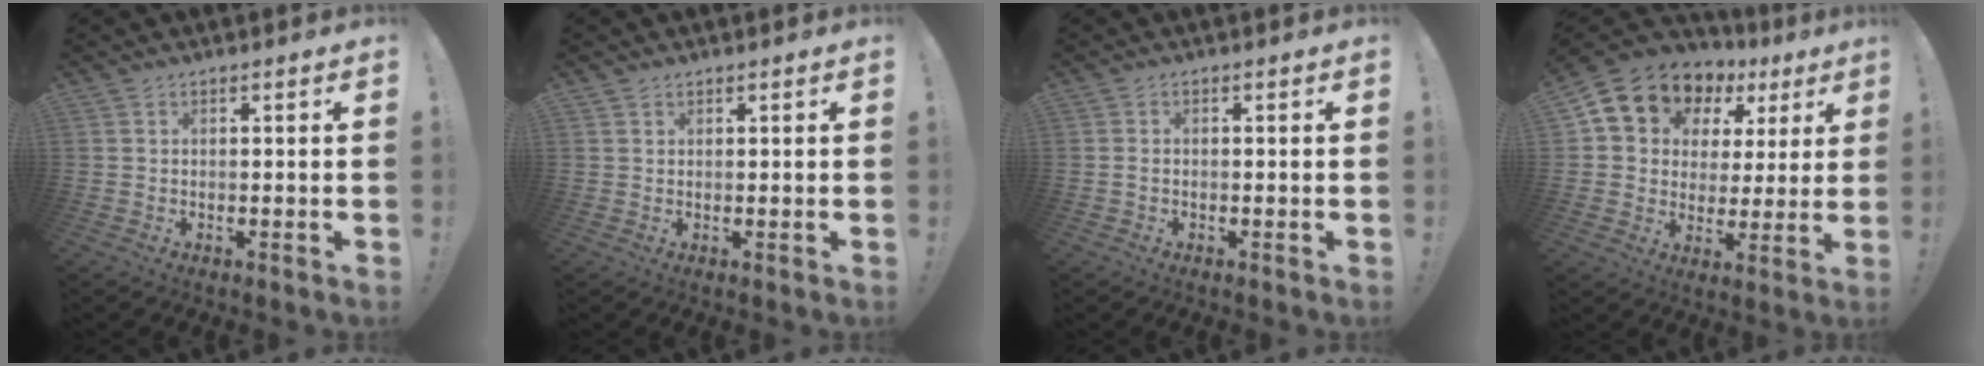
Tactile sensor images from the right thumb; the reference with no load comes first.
{"total": 1.1, "force": [0.9, 0.6, 0.1], "torque": [0.006, -0.004, 0.016]}
{"total": 0.7, "force": [-0.1, 0.3, 0.7], "torque": [-0.018, 0.004, -0.001]}
{"total": 10.8, "force": [6.7, 7.8, 3.4], "torque": [-0.063, -0.048, 0.128]}